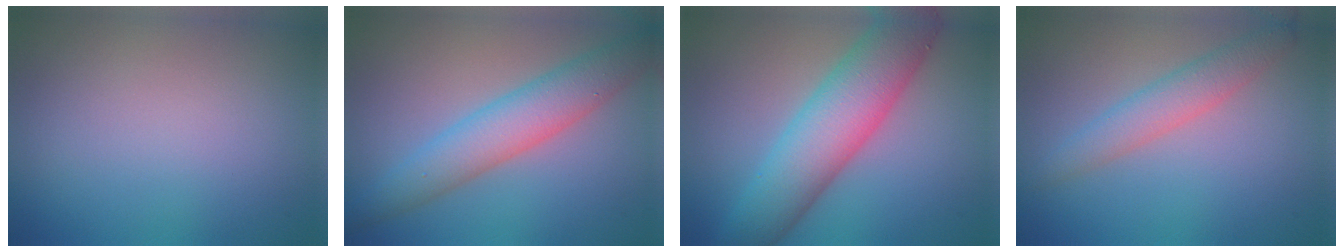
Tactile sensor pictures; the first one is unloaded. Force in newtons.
{"total": 5.2, "press": 5.2, "slide": 0.0}
{"total": 8.5, "press": 8.5, "slide": 0.2}
{"total": 3.0, "press": 3.0, "slide": 0.1}